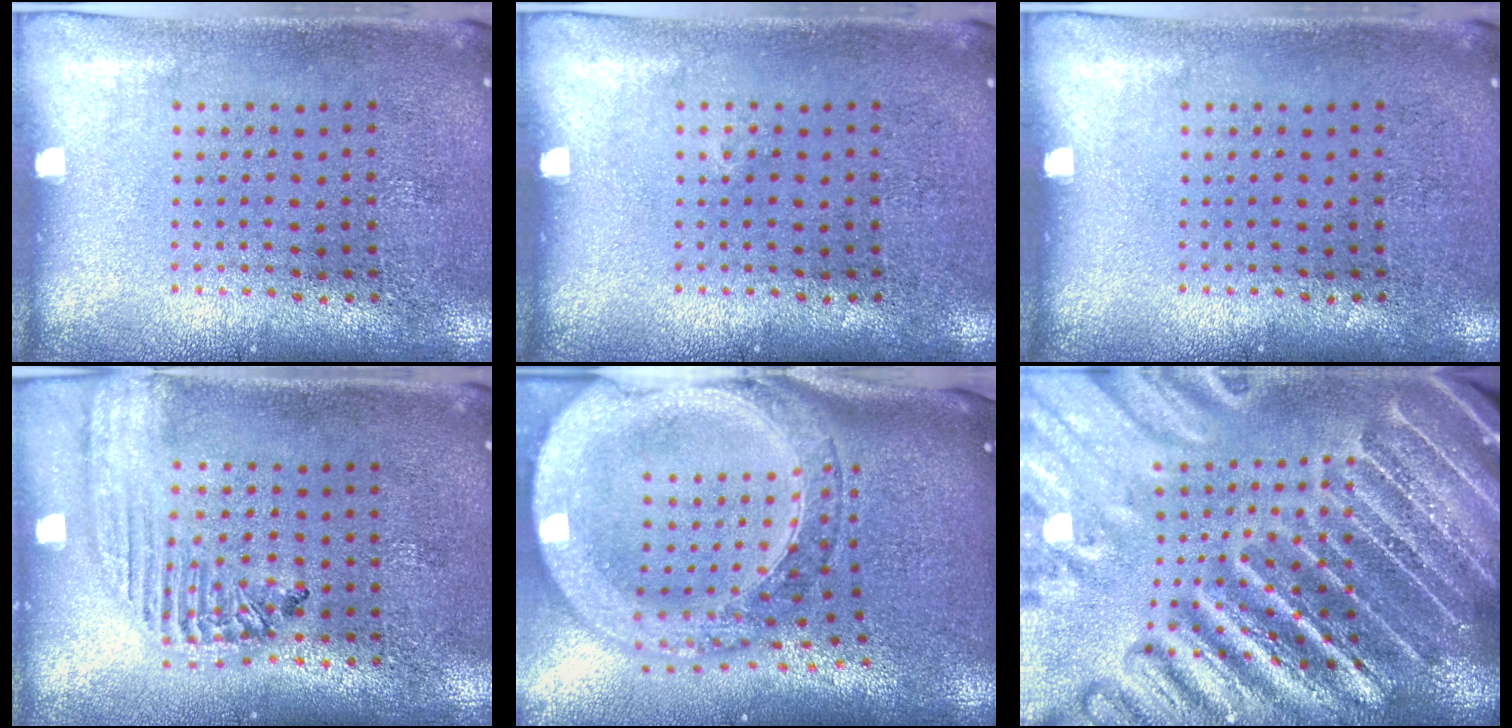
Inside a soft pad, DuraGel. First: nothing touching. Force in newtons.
{"total": 0.0}
{"total": 0.0}
{"total": 1.8, "press": 1.7, "slide": 0.6}
{"total": 3.9, "press": 3.0, "slide": 2.5}
{"total": 5.1, "press": 4.6, "slide": 2.2}